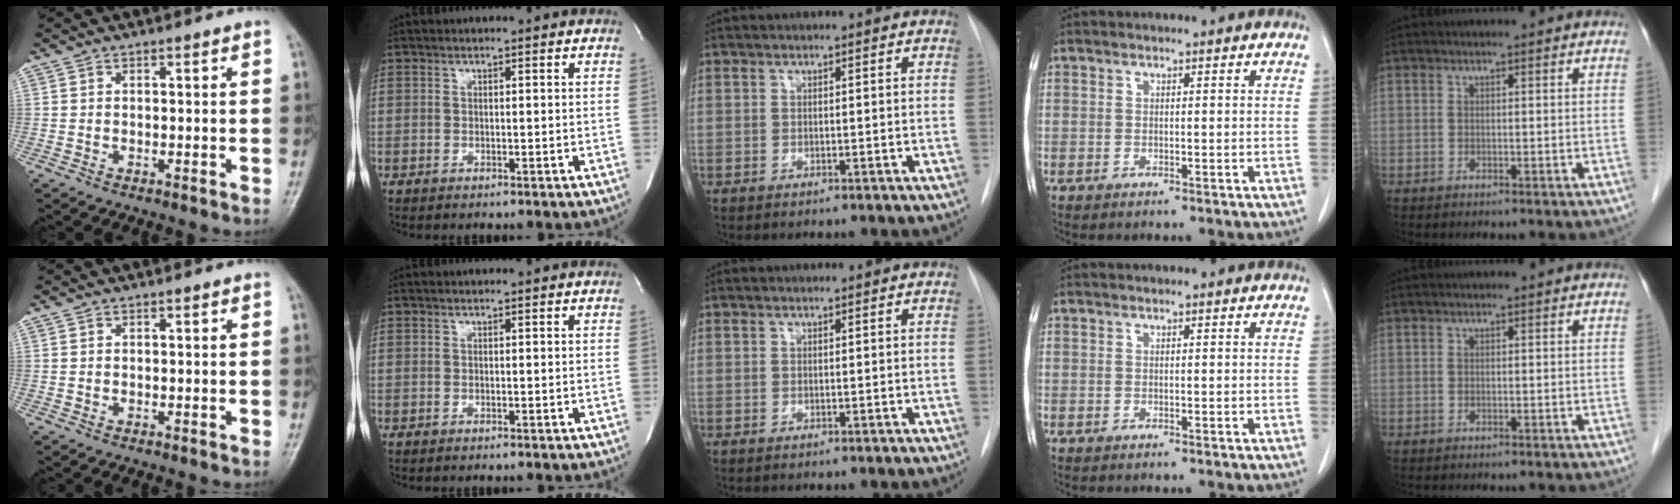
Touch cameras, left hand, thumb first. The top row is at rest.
{}